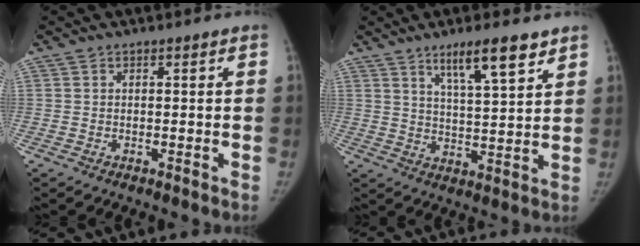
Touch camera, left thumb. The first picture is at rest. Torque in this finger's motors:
{"motor_torque": [-0.22, 0.45, 0.91, -0.52, 0.16]}